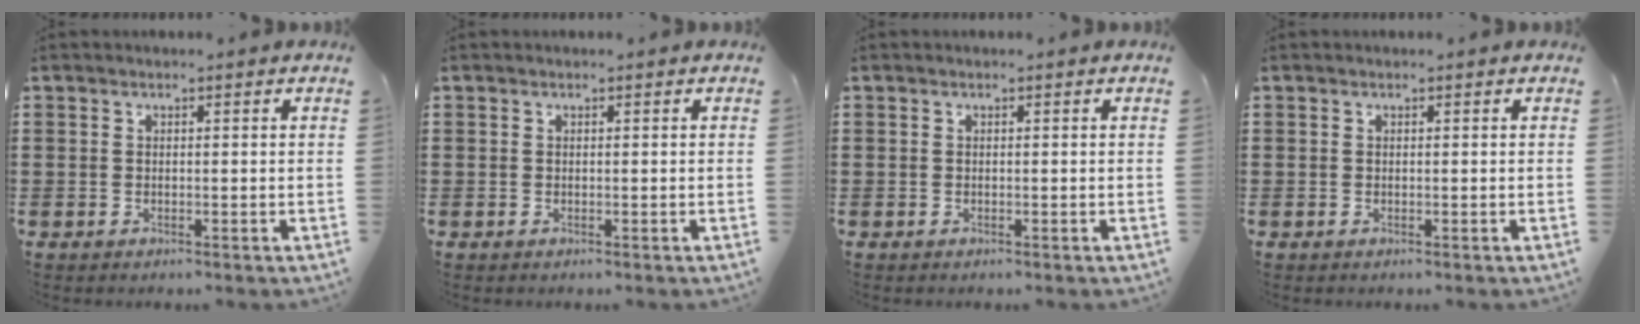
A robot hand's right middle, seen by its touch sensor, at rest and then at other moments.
{"total": 0.0}
{"total": 0.0}
{"total": 0.0}